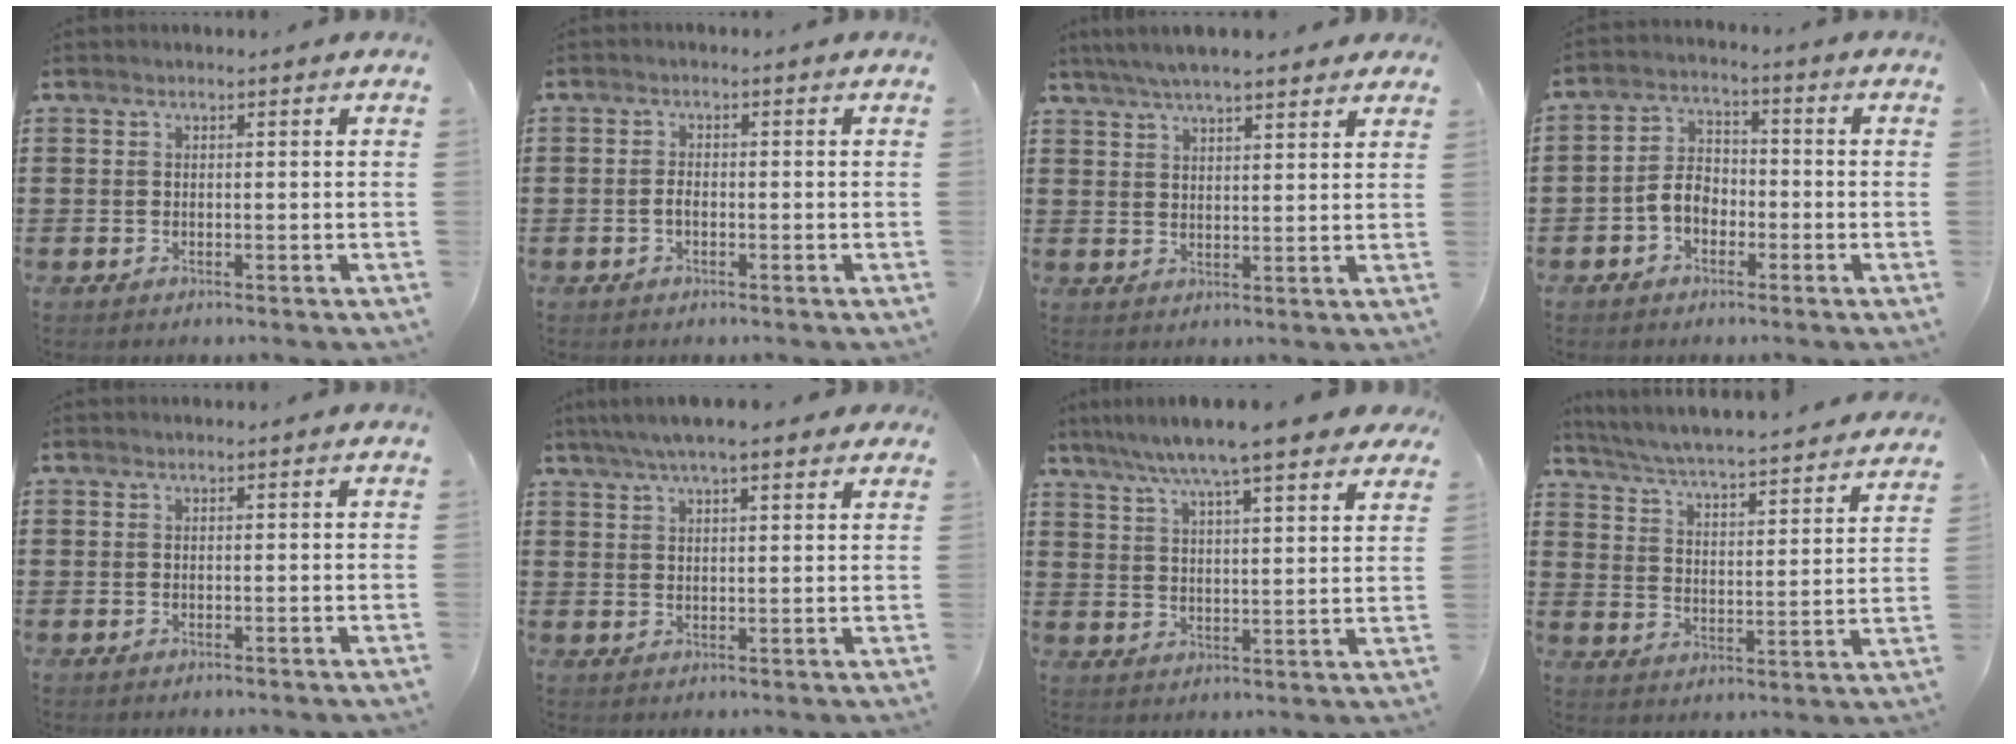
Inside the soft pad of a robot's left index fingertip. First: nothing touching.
{"total": 1.5, "force": [-0.5, 0.6, 1.3], "torque": [-0.034, -0.002, -0.012]}
{"total": 5.1, "force": [4.5, 0.6, 2.3], "torque": [-0.057, -0.006, 0.082]}
{"total": 4.8, "force": [-2.1, 3.3, 2.8], "torque": [-0.068, 0.009, -0.045]}
{"total": 0.0}
{"total": 5.6, "force": [4.4, 0.9, 3.2], "torque": [-0.073, 0.001, 0.078]}
{"total": 7.9, "force": [6.7, 0.1, 4.1], "torque": [-0.106, -0.024, 0.113]}
{"total": 4.3, "force": [4.1, -0.7, 1.1], "torque": [-0.045, -0.040, 0.060]}